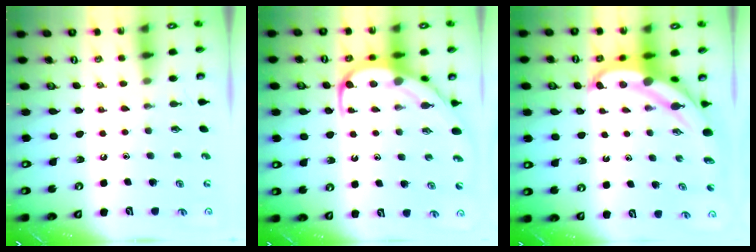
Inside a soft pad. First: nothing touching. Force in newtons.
{"total": 10.1, "press": 10.0, "slide": 1.2}
{"total": 7.0, "press": 7.0, "slide": 0.9}